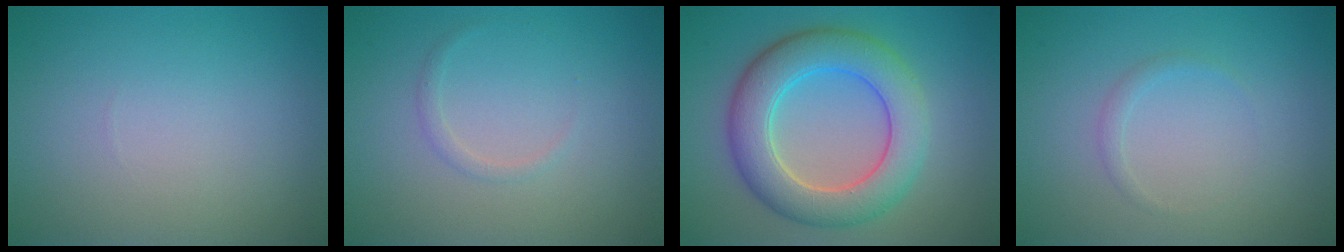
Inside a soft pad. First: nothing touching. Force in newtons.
{"total": 0.8, "press": 0.8, "slide": 0.0}
{"total": 7.3, "press": 7.3, "slide": 0.1}
{"total": 0.8, "press": 0.8, "slide": 0.1}